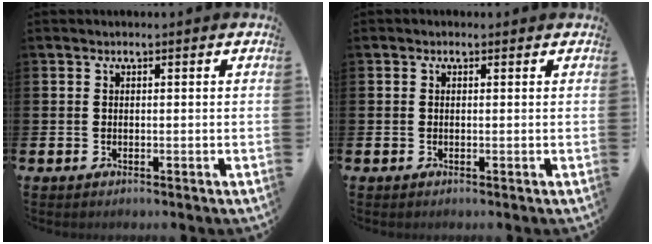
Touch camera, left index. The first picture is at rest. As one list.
[{"total": 0.0}]